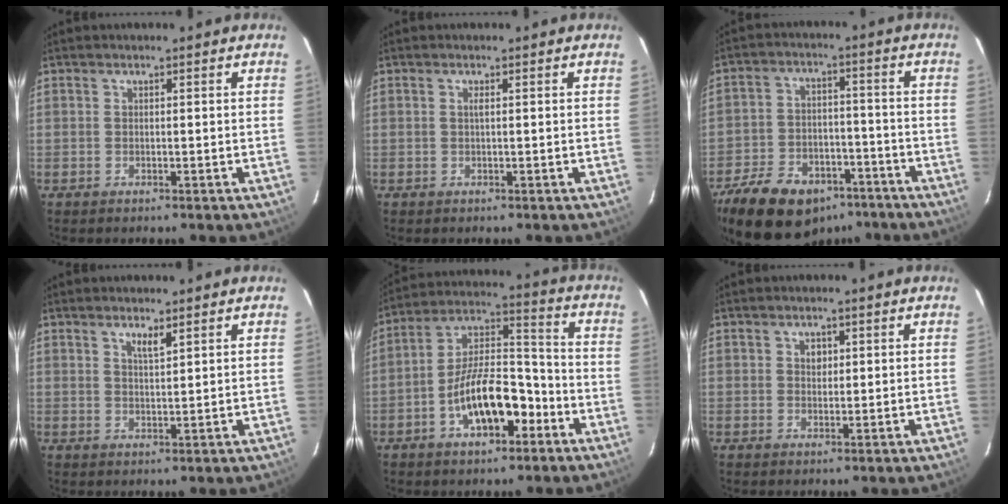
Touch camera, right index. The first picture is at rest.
{"total": 0.6, "force": [0.1, -0.2, 0.6], "torque": [-0.011, 0.001, 0.000]}
{"total": 20.3, "force": [-13.7, 11.4, 9.6], "torque": [-0.215, 0.011, -0.200]}
{"total": 2.5, "force": [1.6, 0.5, 1.8], "torque": [-0.029, 0.002, 0.029]}
{"total": 14.1, "force": [-6.4, 6.1, 10.9], "torque": [-0.200, 0.024, -0.103]}
{"total": 1.6, "force": [0.5, 1.4, 0.6], "torque": [-0.007, 0.006, 0.009]}